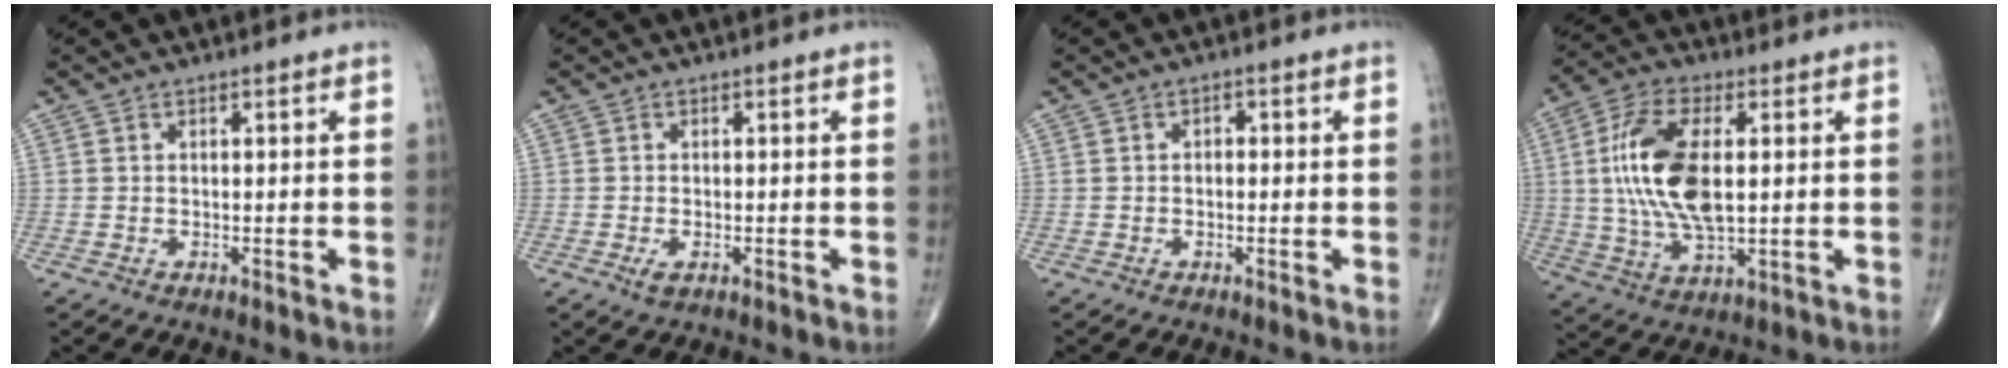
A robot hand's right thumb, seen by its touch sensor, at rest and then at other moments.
{"total": 1.6, "force": [-0.7, 0.7, 1.3], "torque": [-0.026, -0.003, -0.012]}
{"total": 0.8, "force": [0.0, 0.6, 0.6], "torque": [-0.004, 0.002, -0.004]}
{"total": 15.7, "force": [1.7, 7.3, 13.8], "torque": [-0.281, -0.003, 0.034]}